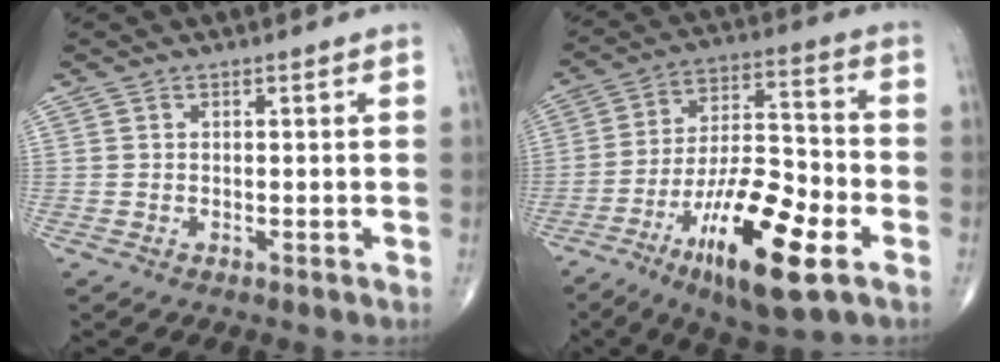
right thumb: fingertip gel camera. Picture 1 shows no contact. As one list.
[{"total": 20.0, "force": [-8.9, 6.1, 16.9], "torque": [-0.288, 0.040, -0.146]}]